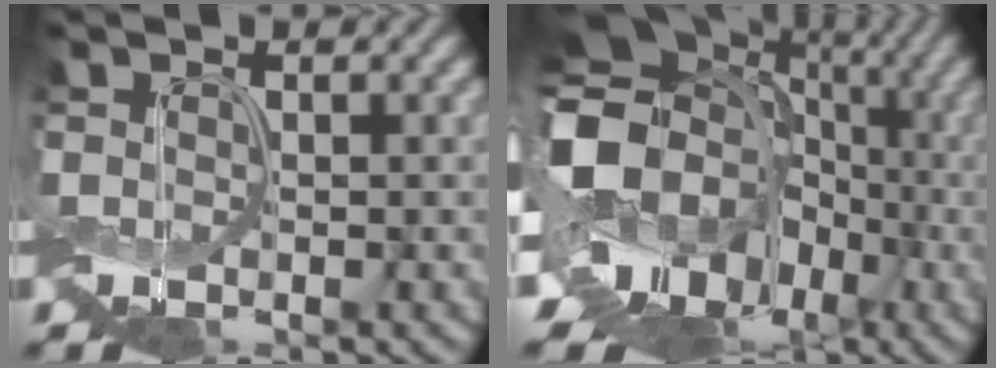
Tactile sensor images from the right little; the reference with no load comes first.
{"total": 16.2, "force": [-3.3, 13.2, 8.8], "torque": [-0.164, -0.010, -0.067]}